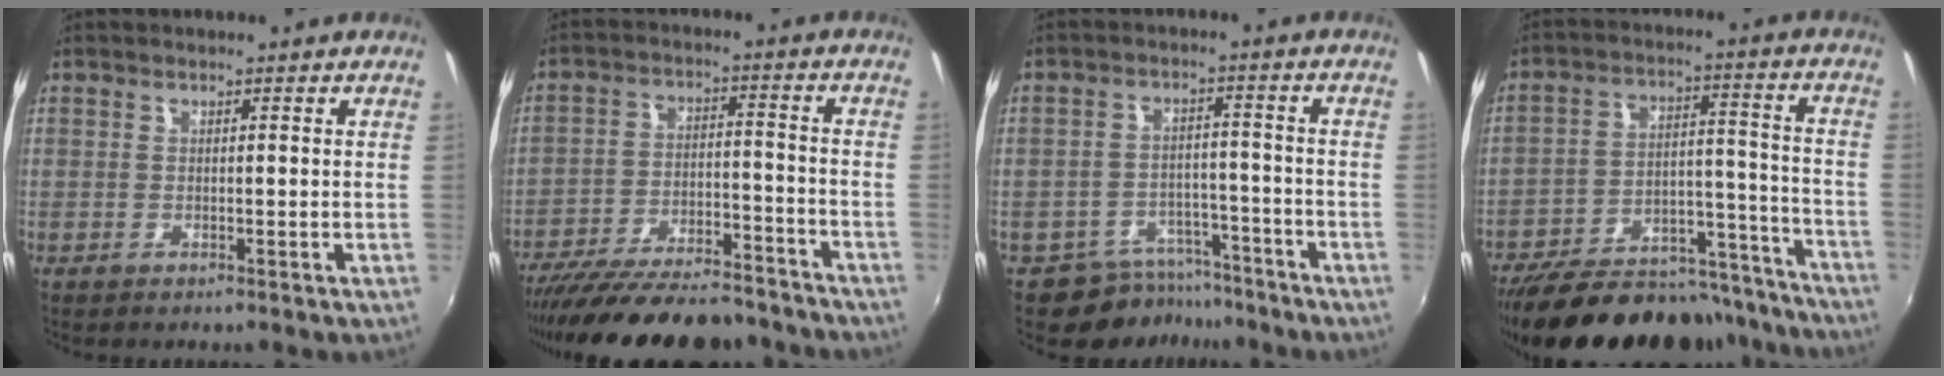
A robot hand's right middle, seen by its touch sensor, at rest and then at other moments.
{"total": 23.4, "force": [-20.2, 6.0, 10.1], "torque": [-0.194, -0.026, -0.290]}
{"total": 8.0, "force": [-6.8, 4.1, 0.9], "torque": [-0.024, 0.015, -0.091]}
{"total": 30.2, "force": [-25.7, 10.6, 11.8], "torque": [-0.218, 0.023, -0.338]}